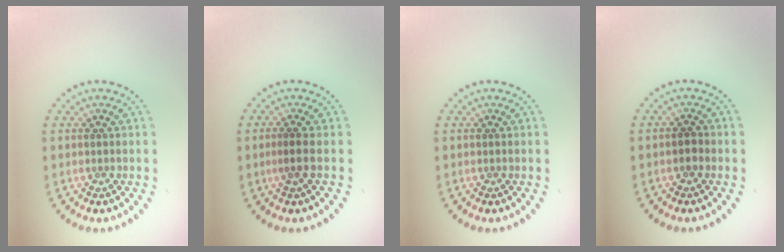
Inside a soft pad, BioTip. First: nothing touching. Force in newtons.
{"total": 1.3, "press": 1.0, "slide": 0.8}
{"total": 0.0}
{"total": 1.2, "press": 1.2, "slide": 0.1}